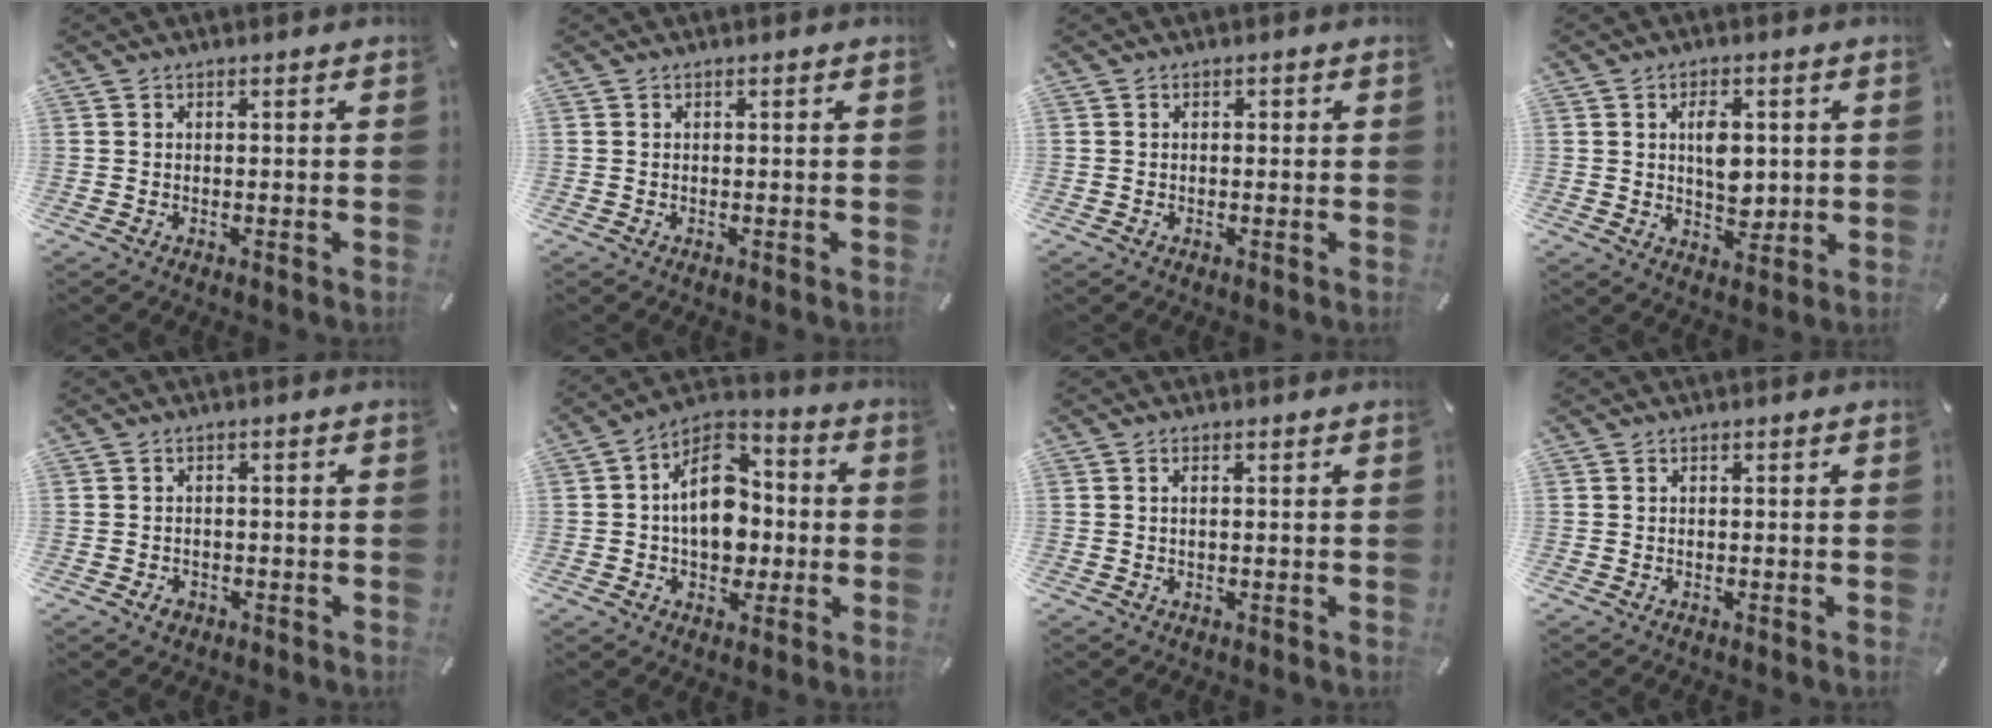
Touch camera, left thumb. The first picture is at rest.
{"total": 0.0}
{"total": 0.6, "force": [0.0, 0.5, 0.4], "torque": [-0.010, 0.003, -0.001]}
{"total": 7.3, "force": [1.1, 4.8, 5.4], "torque": [-0.076, -0.002, 0.016]}
{"total": 2.2, "force": [-1.1, 1.6, 1.0], "torque": [-0.020, 0.006, -0.022]}
{"total": 14.4, "force": [-0.5, 10.6, 9.7], "torque": [-0.160, 0.003, -0.009]}
{"total": 1.1, "force": [0.2, 0.3, 1.0], "torque": [-0.019, 0.001, 0.003]}
{"total": 0.0}